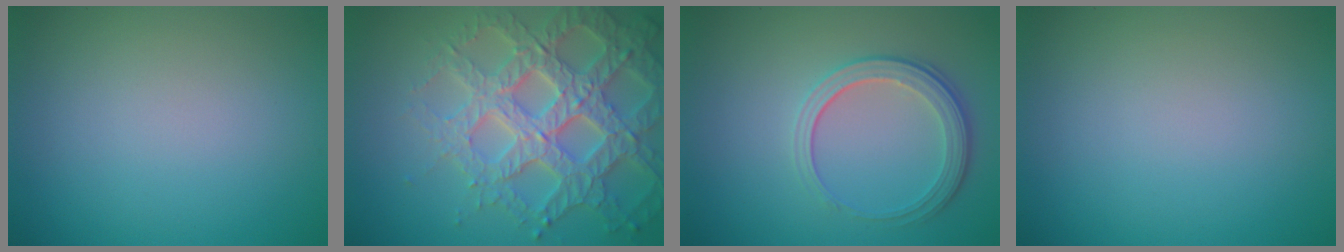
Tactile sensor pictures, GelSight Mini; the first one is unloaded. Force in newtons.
{"total": 7.0, "press": 6.8, "slide": 1.7}
{"total": 3.7, "press": 2.8, "slide": 2.3}
{"total": 0.0}